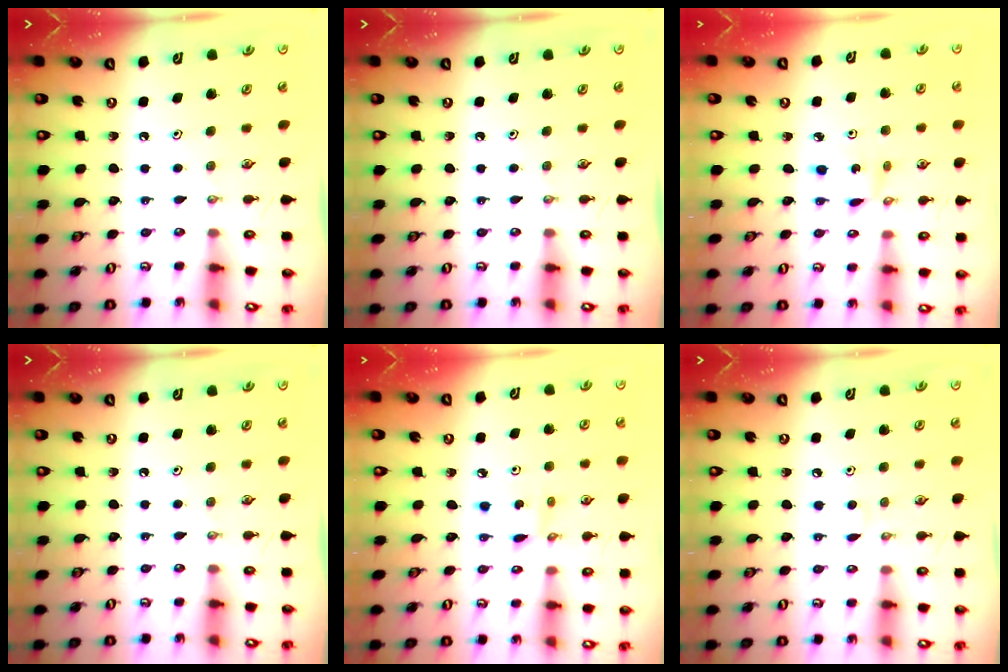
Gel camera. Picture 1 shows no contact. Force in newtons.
{"total": 0.0}
{"total": 2.3, "press": 2.3, "slide": 0.1}
{"total": 0.0}
{"total": 3.4, "press": 3.4, "slide": 0.1}
{"total": 2.1, "press": 2.1, "slide": 0.3}